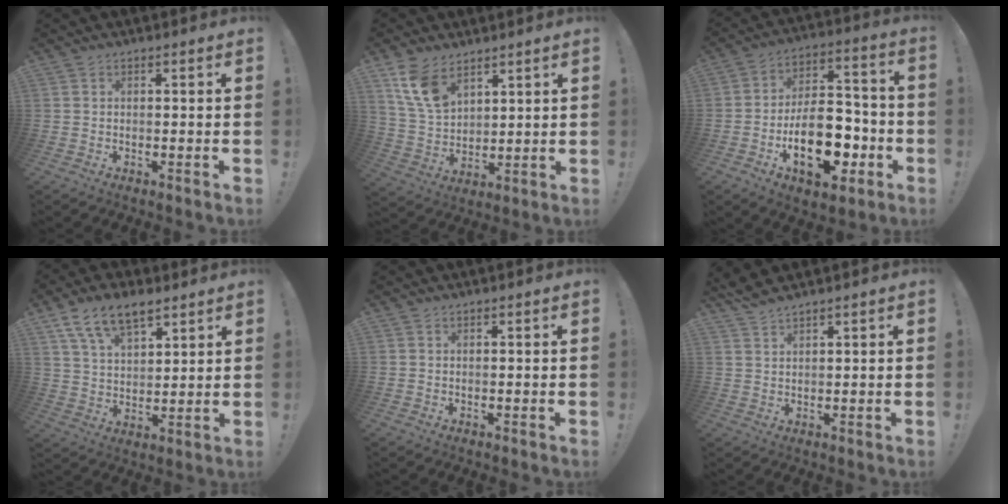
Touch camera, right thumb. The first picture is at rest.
{"total": 10.9, "force": [7.0, 6.3, 5.5], "torque": [-0.109, -0.029, 0.141]}
{"total": 21.8, "force": [-8.1, 12.1, 16.3], "torque": [-0.255, 0.055, -0.119]}
{"total": 11.6, "force": [7.4, 5.8, 6.9], "torque": [-0.119, -0.029, 0.140]}
{"total": 0.0}
{"total": 2.7, "force": [2.5, -0.1, 1.0], "torque": [-0.024, -0.014, 0.045]}